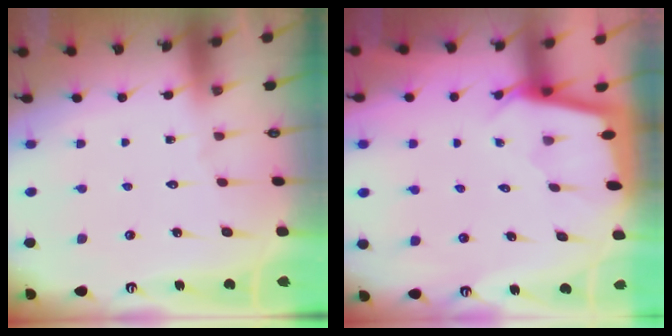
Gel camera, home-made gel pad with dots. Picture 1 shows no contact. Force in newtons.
{"total": 1.9, "press": 1.9, "slide": 0.2}